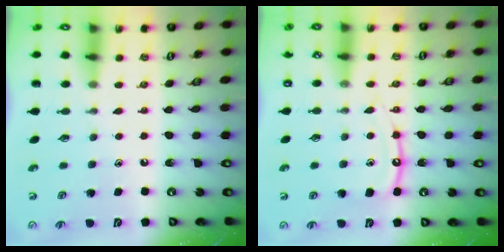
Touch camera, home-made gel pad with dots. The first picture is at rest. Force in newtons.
{"total": 10.3, "press": 10.3, "slide": 0.9}